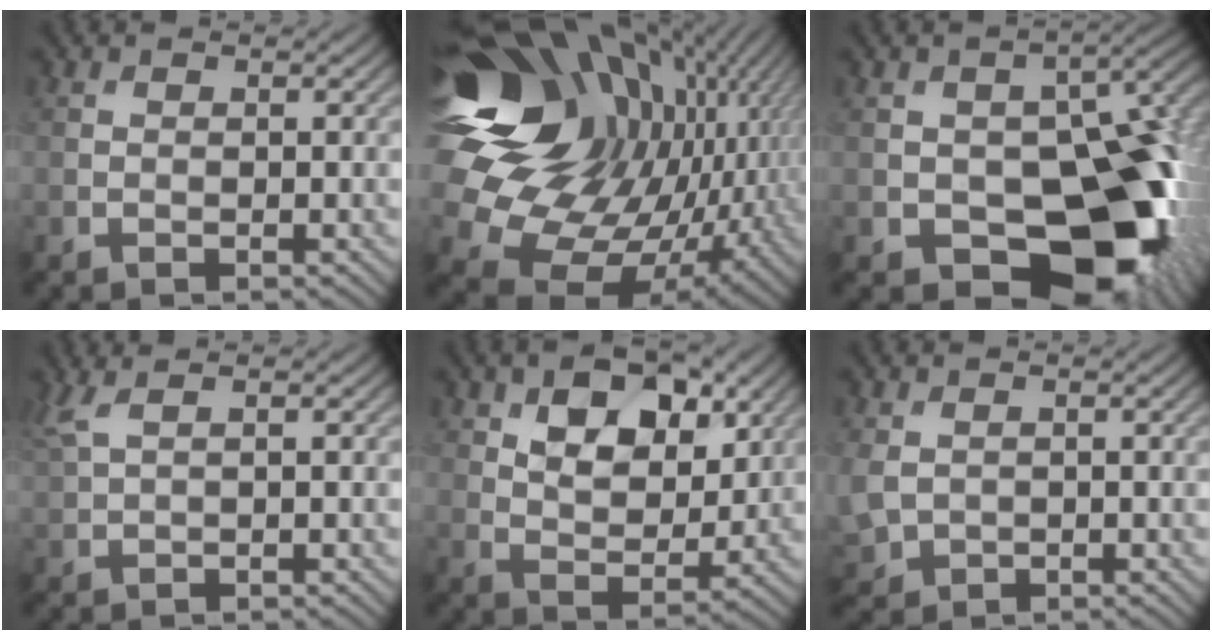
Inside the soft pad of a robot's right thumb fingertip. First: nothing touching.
{"total": 21.7, "force": [4.1, 15.8, 14.4], "torque": [-0.321, -0.029, 0.111]}
{"total": 18.4, "force": [-6.3, 11.7, 12.8], "torque": [-0.145, 0.004, -0.085]}
{"total": 3.1, "force": [1.6, 0.8, 2.5], "torque": [-0.068, 0.016, 0.037]}
{"total": 8.9, "force": [4.2, 5.2, 6.0], "torque": [-0.109, -0.007, 0.068]}
{"total": 3.9, "force": [-0.1, 3.0, 2.5], "torque": [-0.075, -0.009, 0.002]}